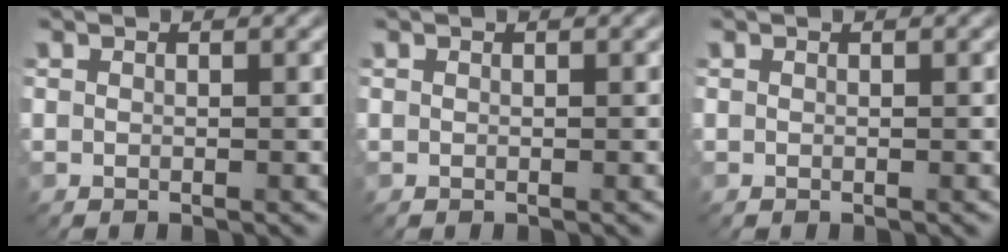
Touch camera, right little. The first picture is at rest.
{"total": 0.0}
{"total": 0.0}